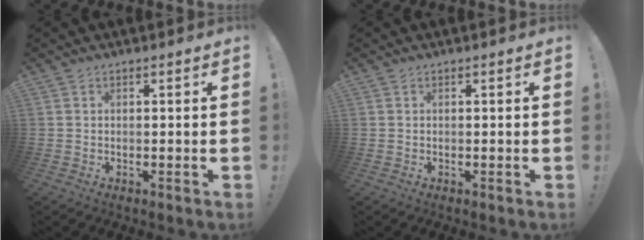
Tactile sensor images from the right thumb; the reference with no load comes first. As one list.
[{"total": 0.0}]